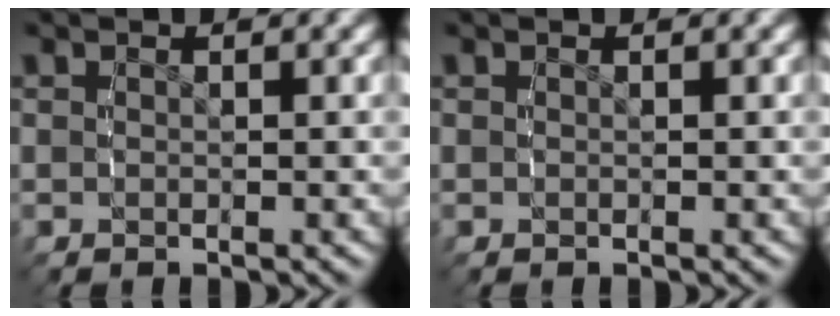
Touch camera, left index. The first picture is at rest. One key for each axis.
{"total": 0.0}